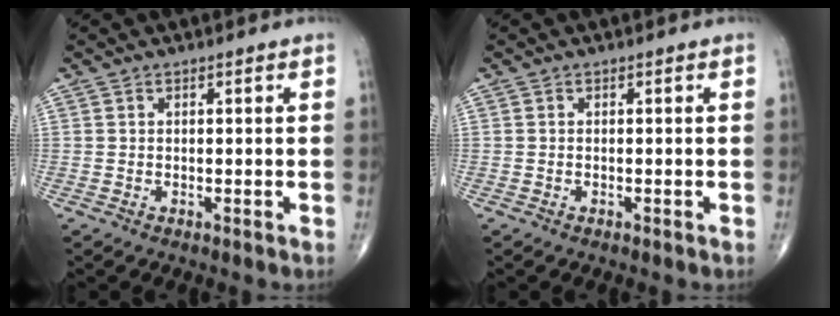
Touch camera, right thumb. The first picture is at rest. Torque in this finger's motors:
{"motor_torque": [-0.56, 0.24, -0.49, -0.04, -0.06]}